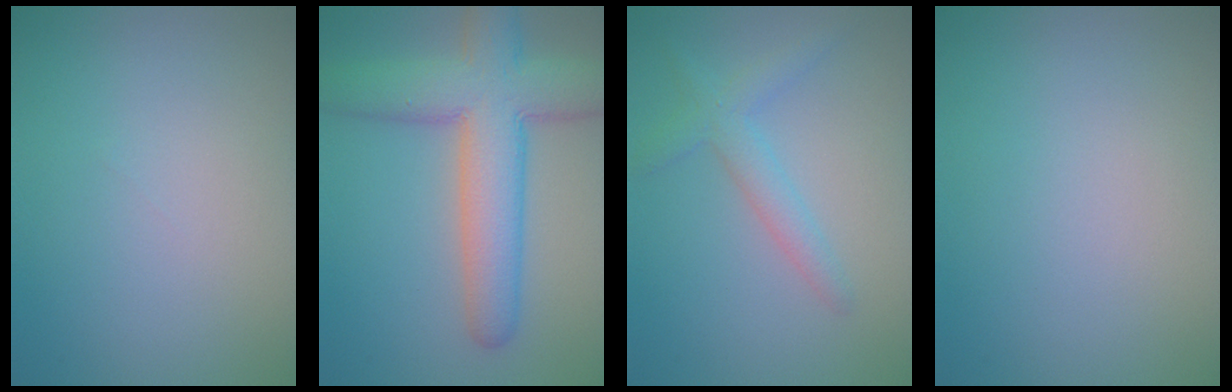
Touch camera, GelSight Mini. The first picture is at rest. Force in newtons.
{"total": 8.6, "press": 8.6, "slide": 0.3}
{"total": 2.4, "press": 2.4, "slide": 0.2}
{"total": 0.0}